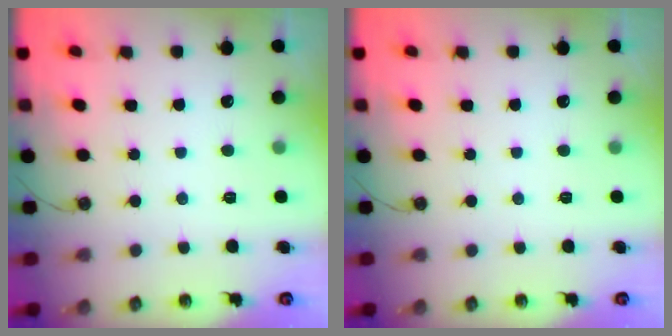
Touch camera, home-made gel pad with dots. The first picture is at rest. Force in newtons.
{"total": 0.0}